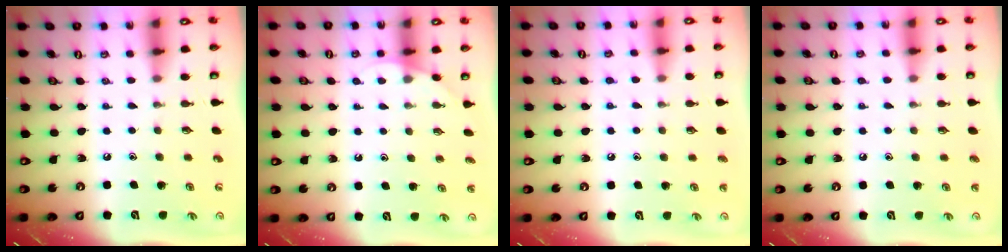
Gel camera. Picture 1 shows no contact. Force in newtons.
{"total": 2.9, "press": 2.9, "slide": 0.2}
{"total": 5.2, "press": 5.2, "slide": 0.6}
{"total": 2.0, "press": 2.0, "slide": 0.2}